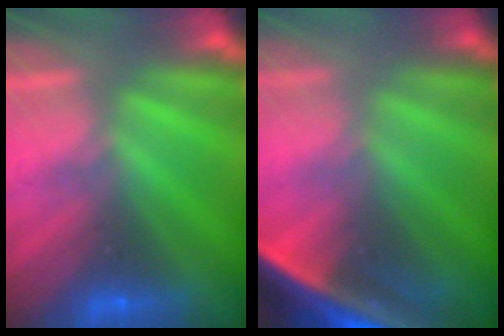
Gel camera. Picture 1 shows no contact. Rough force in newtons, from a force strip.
{"total": 7.4}